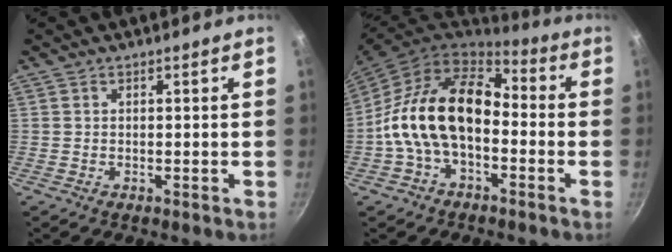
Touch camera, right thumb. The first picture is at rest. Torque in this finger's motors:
{"motor_torque": [2.40, 2.61, 1.40, -1.37, 0.28]}